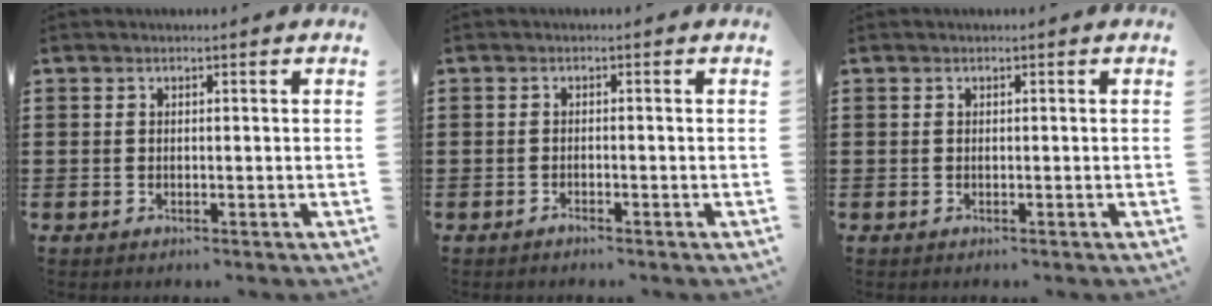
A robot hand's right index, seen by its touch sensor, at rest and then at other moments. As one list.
[{"total": 0.8, "force": [-0.7, 0.0, 0.2], "torque": [-0.004, -0.002, -0.014]}, {"total": 0.0}]